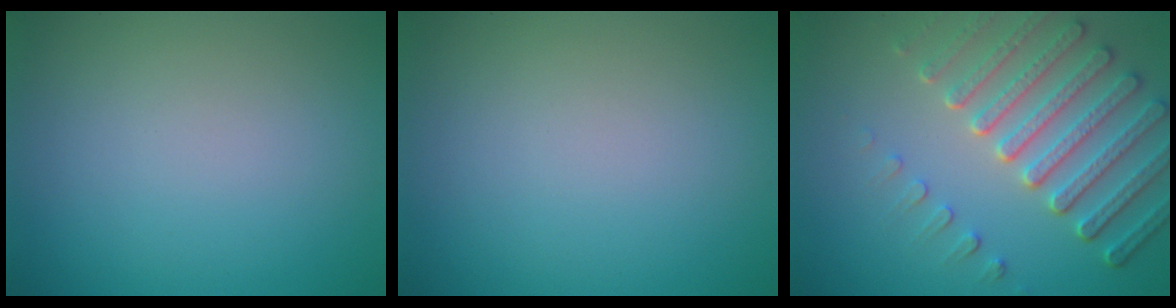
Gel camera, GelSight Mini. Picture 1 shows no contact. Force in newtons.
{"total": 0.0}
{"total": 6.4, "press": 5.2, "slide": 3.8}